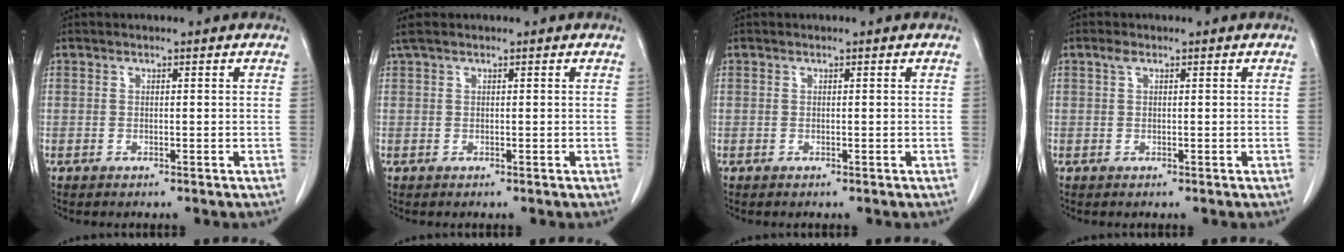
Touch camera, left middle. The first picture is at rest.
{"total": 1.8, "force": [1.3, 0.4, 1.1], "torque": [-0.029, 0.026, 0.028]}
{"total": 0.0}
{"total": 0.9, "force": [0.5, 0.3, 0.7], "torque": [-0.016, 0.010, 0.010]}